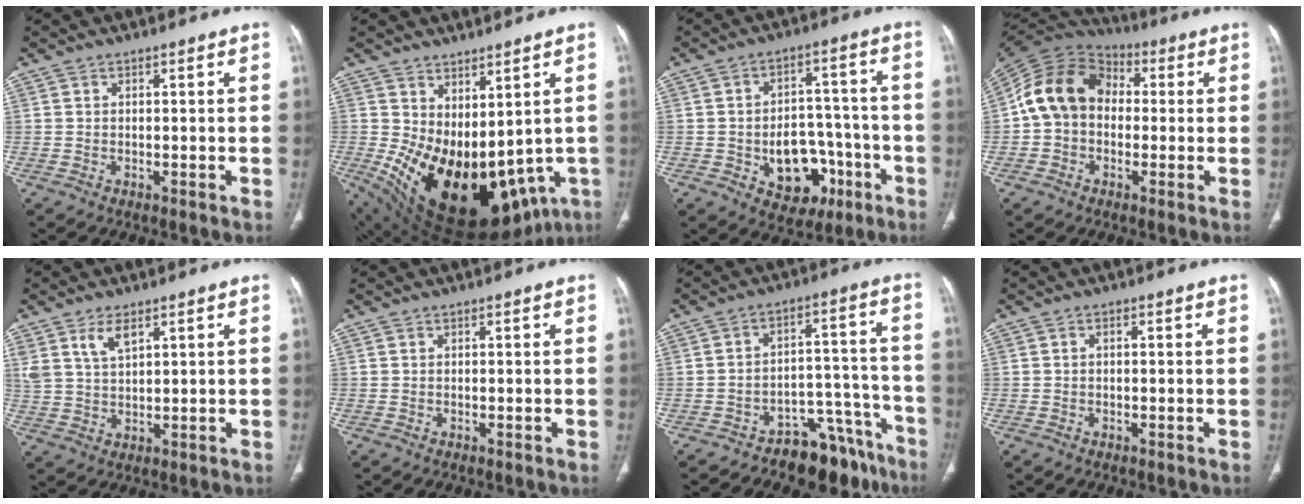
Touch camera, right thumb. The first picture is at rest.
{"total": 21.8, "force": [-1.9, 12.7, 17.7], "torque": [-0.271, -0.028, 0.014]}
{"total": 12.9, "force": [-4.7, 9.2, 7.7], "torque": [-0.067, 0.045, -0.052]}
{"total": 13.8, "force": [0.3, 11.0, 8.4], "torque": [-0.141, 0.036, -0.010]}
{"total": 5.0, "force": [3.0, 2.2, 3.3], "torque": [-0.062, -0.014, 0.064]}
{"total": 0.0}
{"total": 11.5, "force": [-9.3, 5.8, 3.5], "torque": [0.002, 0.119, -0.139]}
{"total": 0.6, "force": [0.0, 0.4, 0.5], "torque": [-0.008, 0.001, -0.002]}